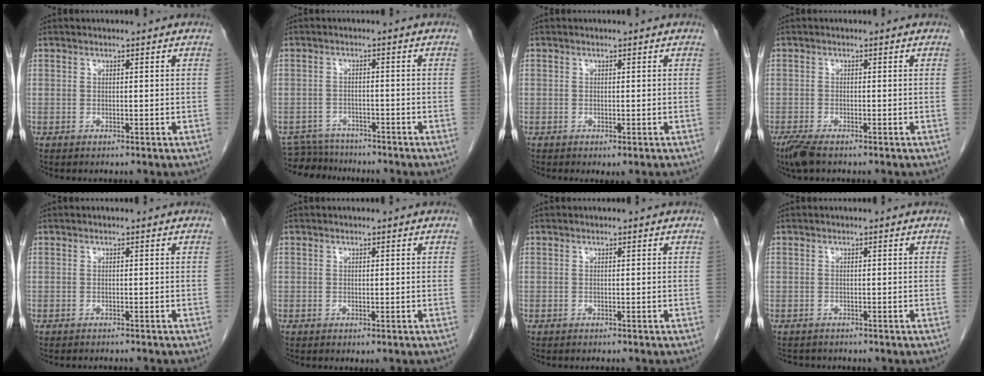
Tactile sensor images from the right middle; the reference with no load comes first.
{"total": 6.2, "force": [-6.0, 1.7, 0.1], "torque": [-0.001, -0.001, -0.099]}
{"total": 0.7, "force": [-0.4, 0.3, 0.6], "torque": [-0.011, -0.004, -0.001]}
{"total": 3.5, "force": [-2.6, 0.8, 2.2], "torque": [-0.050, -0.011, -0.046]}
{"total": 3.0, "force": [-2.9, 0.4, 0.8], "torque": [-0.007, -0.004, -0.034]}
{"total": 0.0}
{"total": 1.6, "force": [-1.5, 0.3, 0.6], "torque": [-0.011, -0.002, -0.016]}
{"total": 3.0, "force": [-2.7, 0.9, 0.6], "torque": [-0.011, -0.008, -0.038]}